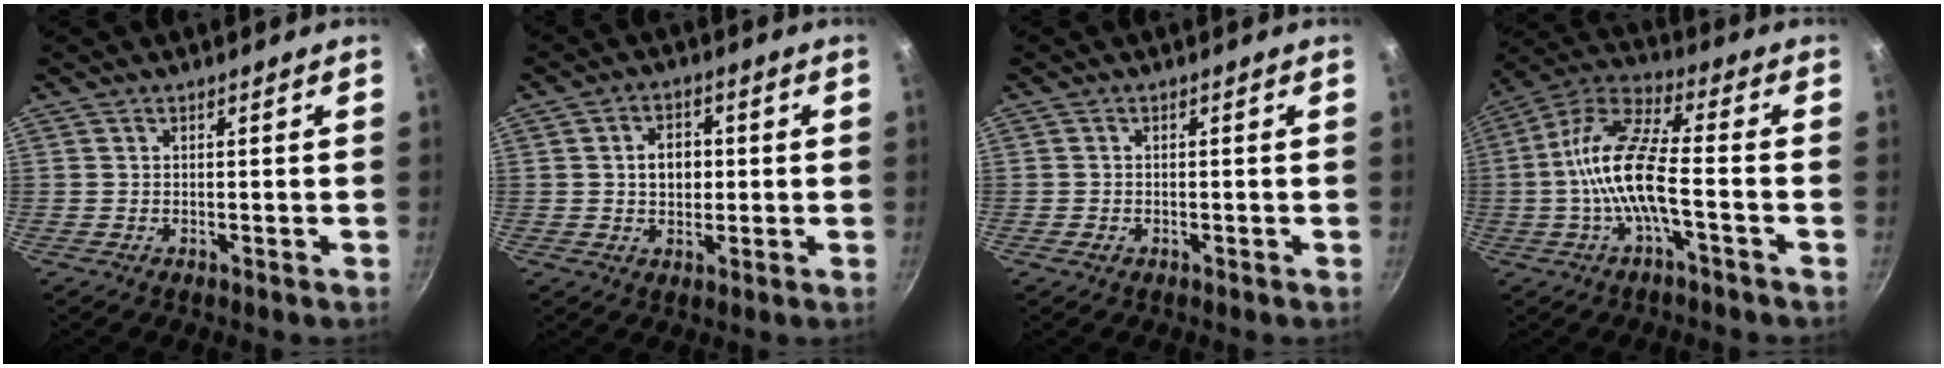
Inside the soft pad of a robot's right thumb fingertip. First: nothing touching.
{"total": 5.8, "force": [0.5, 4.3, 3.9], "torque": [-0.040, 0.008, 0.004]}
{"total": 1.0, "force": [-0.5, 0.8, 0.5], "torque": [-0.010, -0.001, -0.007]}
{"total": 13.6, "force": [-2.9, 4.2, 12.6], "torque": [-0.255, 0.038, -0.072]}